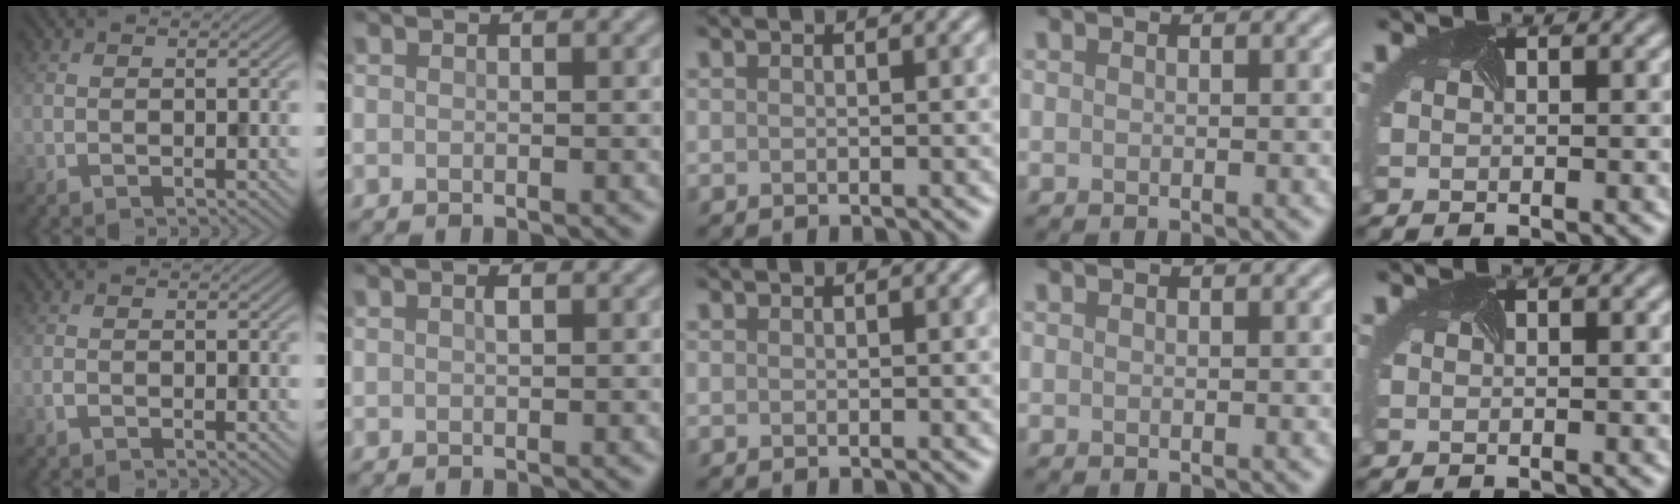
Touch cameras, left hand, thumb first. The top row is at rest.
{"thumb": {"total": 0.6, "force": [-0.4, 0.3, 0.4], "torque": [-0.008, 0.000, -0.009]}, "index": {"total": 0.7, "force": [0.3, 0.2, 0.6], "torque": [-0.017, 0.001, 0.006]}}